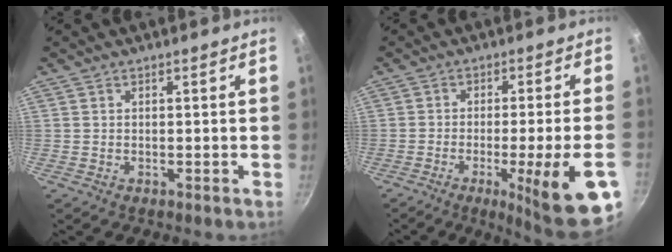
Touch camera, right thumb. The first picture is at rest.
{"total": 16.2, "force": [-5.9, 1.9, 14.9], "torque": [-0.194, 0.011, -0.077]}